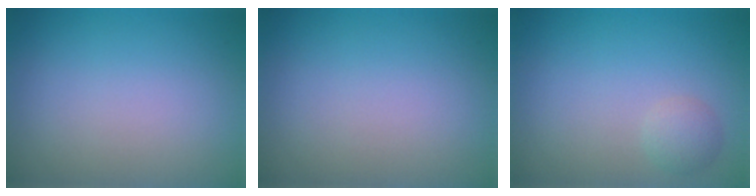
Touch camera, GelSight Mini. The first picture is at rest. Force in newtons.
{"total": 0.0}
{"total": 1.5, "press": 1.5, "slide": 0.1}